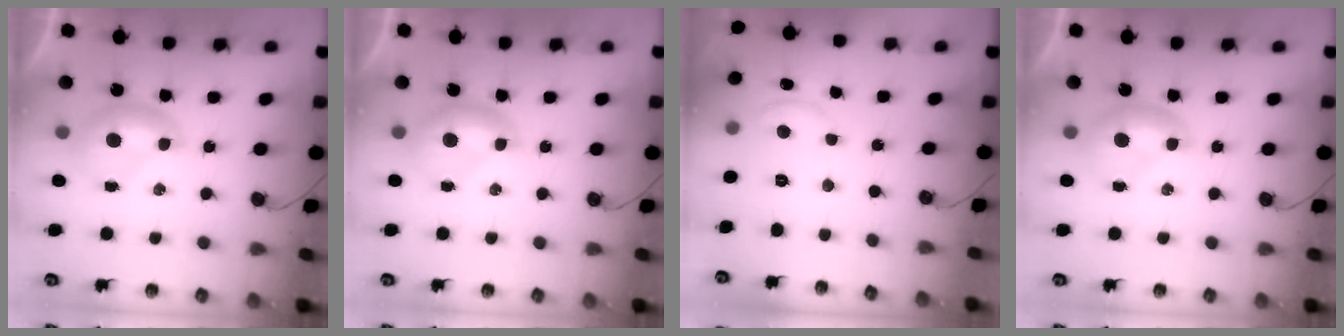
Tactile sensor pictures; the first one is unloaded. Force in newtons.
{"total": 0.0}
{"total": 1.5, "press": 1.4, "slide": 0.5}
{"total": 0.0}